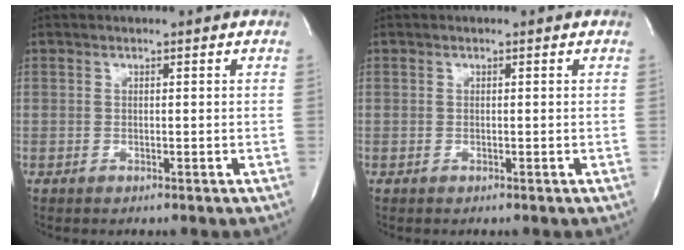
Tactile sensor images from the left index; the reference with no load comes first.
{"total": 0.0}